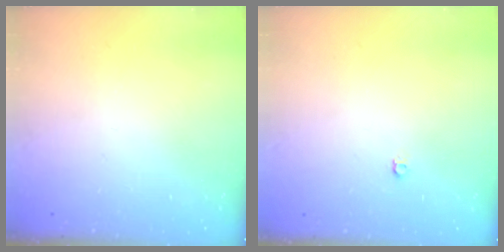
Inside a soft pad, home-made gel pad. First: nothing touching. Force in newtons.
{"total": 3.5, "press": 3.4, "slide": 0.3}